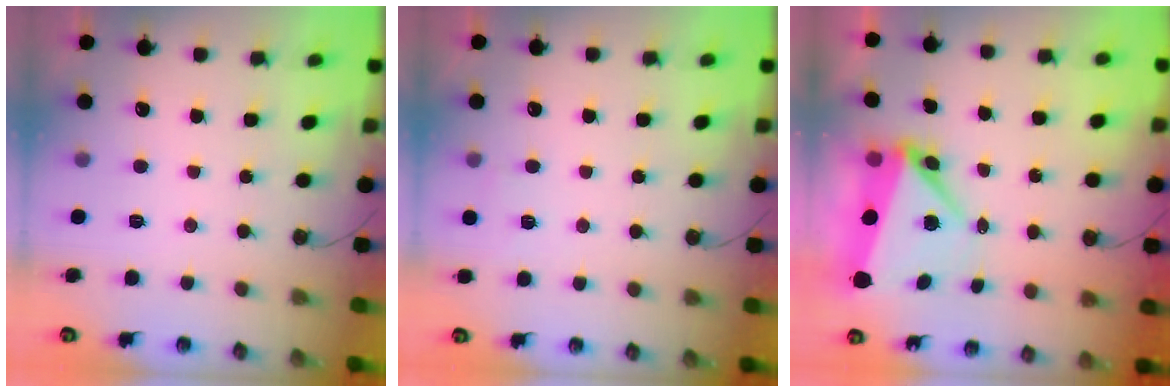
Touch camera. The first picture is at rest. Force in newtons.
{"total": 3.2, "press": 3.1, "slide": 0.3}
{"total": 6.8, "press": 6.6, "slide": 1.6}